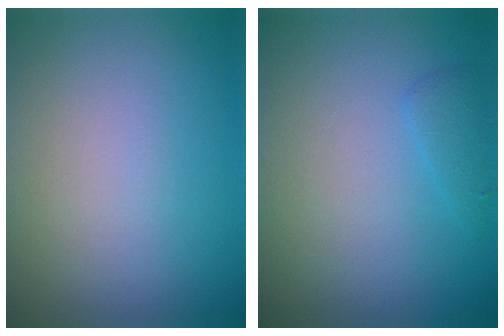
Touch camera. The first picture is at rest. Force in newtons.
{"total": 1.2, "press": 1.2, "slide": 0.1}